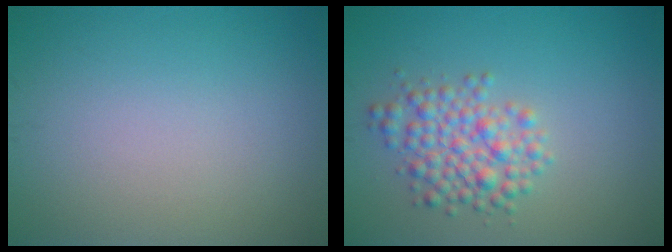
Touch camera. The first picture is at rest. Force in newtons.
{"total": 3.9, "press": 3.9, "slide": 0.2}